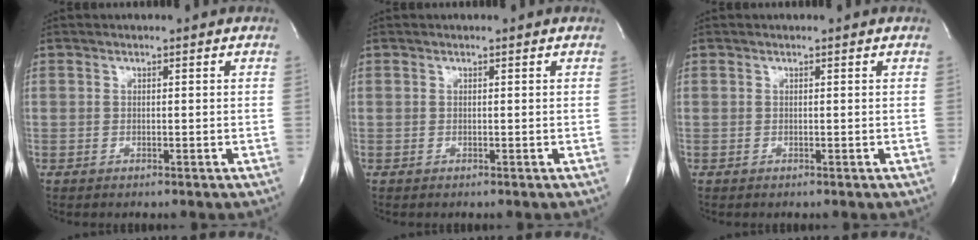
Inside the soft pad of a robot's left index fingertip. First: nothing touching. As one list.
[{"total": 0.0}, {"total": 0.0}]